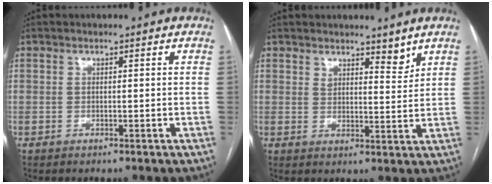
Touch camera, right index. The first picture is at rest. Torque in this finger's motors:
{"motor_torque": [-0.17, 0.07, 0.01, 0.00]}